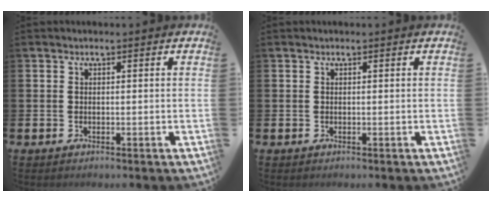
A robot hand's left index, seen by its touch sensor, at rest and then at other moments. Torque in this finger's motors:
{"motor_torque": [0.21, -0.30, 0.10, 0.00]}